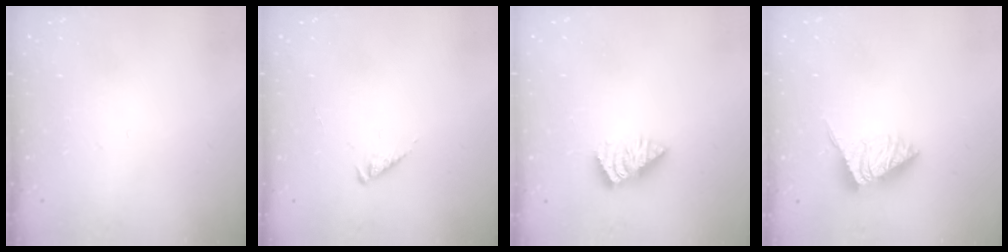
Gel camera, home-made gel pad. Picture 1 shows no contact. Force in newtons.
{"total": 2.6, "press": 2.6, "slide": 0.4}
{"total": 2.8, "press": 2.7, "slide": 0.5}
{"total": 2.9, "press": 2.9, "slide": 0.5}